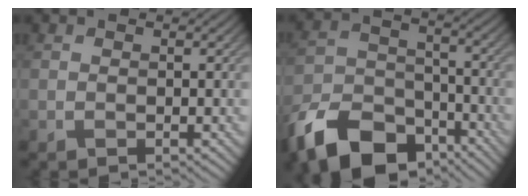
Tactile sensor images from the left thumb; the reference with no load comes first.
{"total": 13.5, "force": [-9.3, 7.2, 6.6], "torque": [-0.154, -0.022, -0.176]}